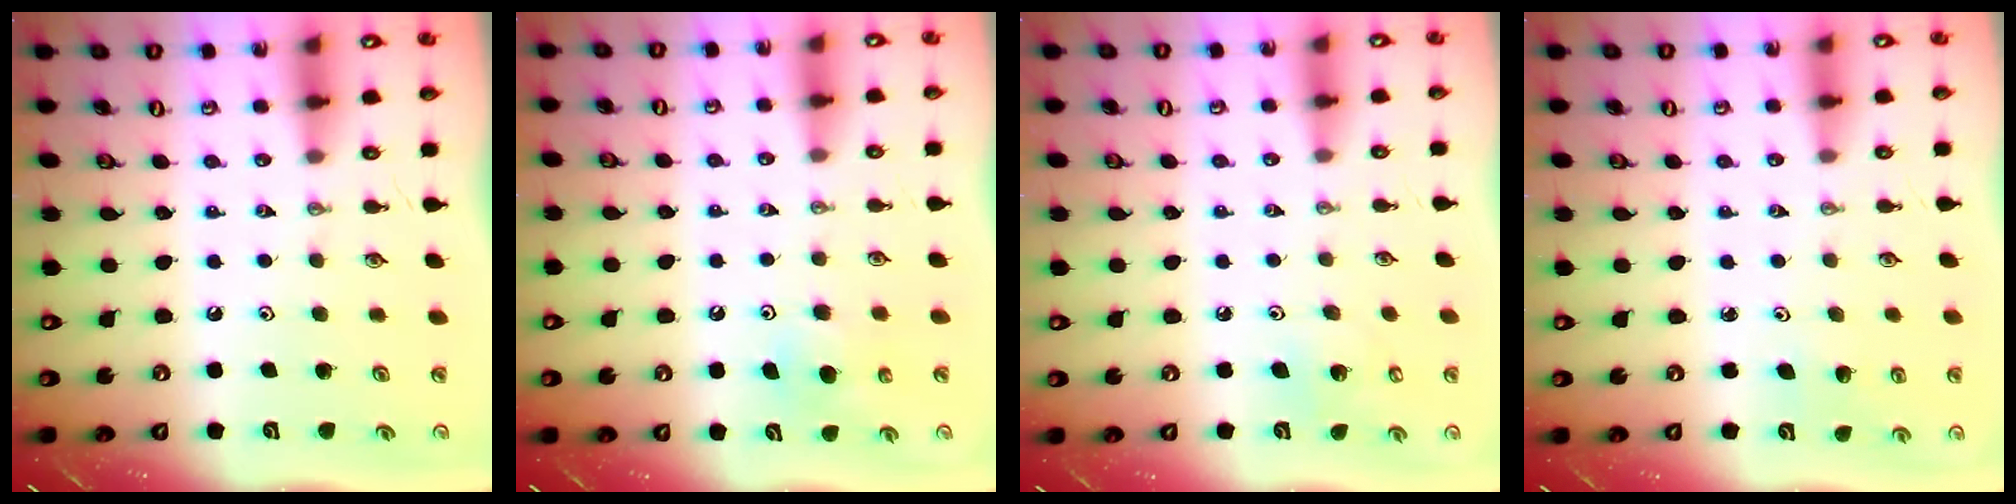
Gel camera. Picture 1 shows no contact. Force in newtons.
{"total": 5.8, "press": 5.8, "slide": 0.5}
{"total": 6.3, "press": 6.3, "slide": 0.4}
{"total": 2.9, "press": 2.6, "slide": 1.3}